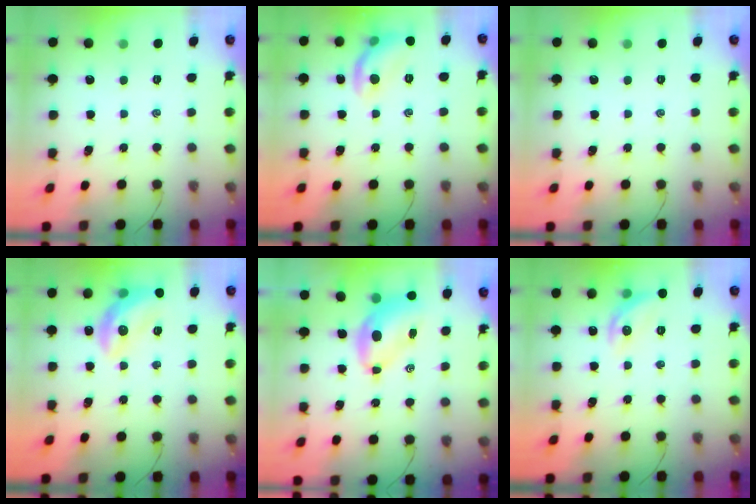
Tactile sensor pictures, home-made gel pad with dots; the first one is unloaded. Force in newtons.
{"total": 9.4, "press": 9.3, "slide": 1.3}
{"total": 0.0}
{"total": 13.1, "press": 13.0, "slide": 1.8}
{"total": 6.8, "press": 6.5, "slide": 1.7}
{"total": 9.4, "press": 9.4, "slide": 0.0}